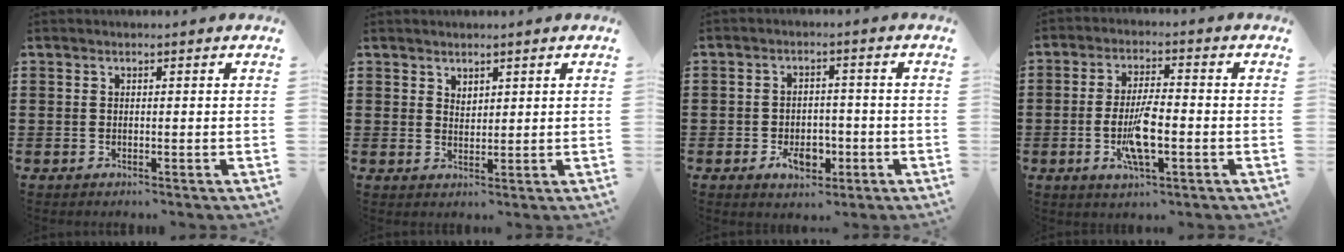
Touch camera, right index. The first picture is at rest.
{"total": 1.9, "force": [1.7, 0.7, 0.1], "torque": [-0.006, 0.000, 0.035]}
{"total": 5.1, "force": [-2.2, 3.2, 3.3], "torque": [-0.054, 0.003, -0.039]}
{"total": 7.1, "force": [-2.0, 2.1, 6.5], "torque": [-0.136, -0.007, -0.040]}